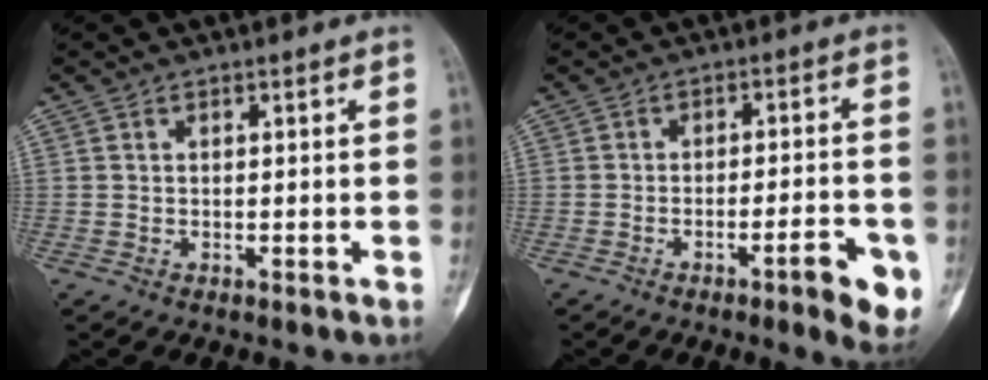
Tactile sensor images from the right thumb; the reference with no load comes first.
{"total": 8.9, "force": [-4.0, 1.9, 7.8], "torque": [-0.096, 0.014, -0.050]}